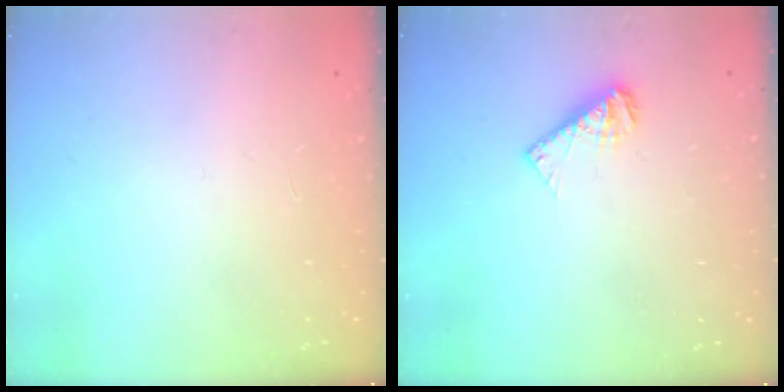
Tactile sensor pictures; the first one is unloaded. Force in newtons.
{"total": 6.5, "press": 6.5, "slide": 0.5}